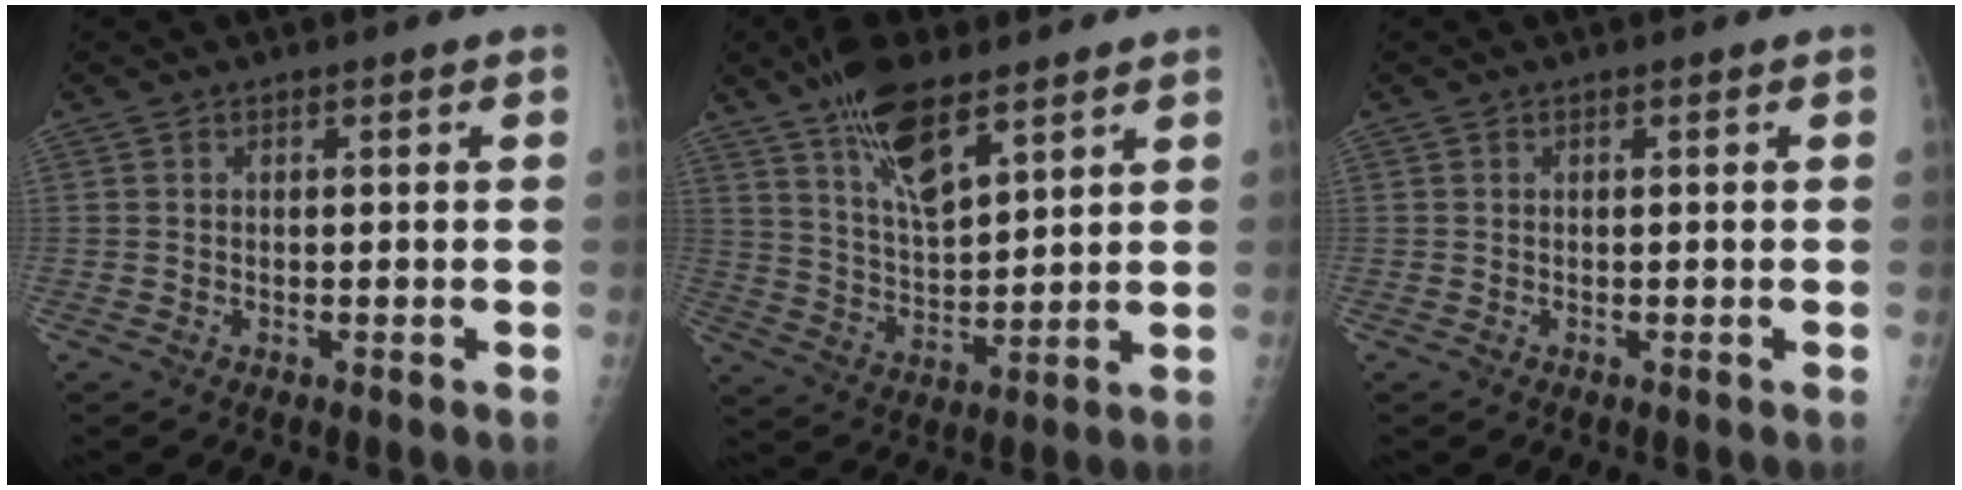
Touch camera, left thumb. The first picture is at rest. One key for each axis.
{"total": 12.6, "fx": 8.2, "fy": 4.6, "fz": 8.5, "tx": -0.136, "ty": -0.039, "tz": 0.156}
{"total": 0.0}